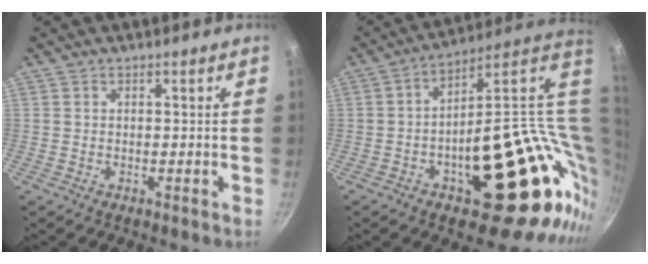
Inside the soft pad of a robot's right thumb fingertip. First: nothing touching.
{"total": 32.2, "force": [0.6, 15.1, 28.5], "torque": [-0.353, -0.003, 0.032]}